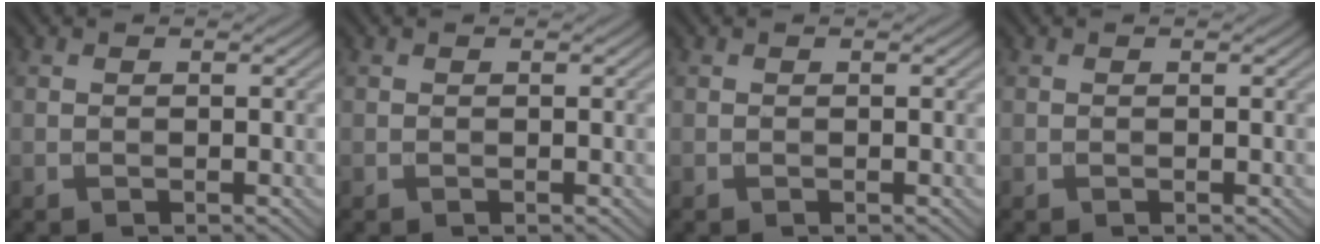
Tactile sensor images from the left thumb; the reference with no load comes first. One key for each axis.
{"total": 0.0}
{"total": 0.0}
{"total": 0.0}